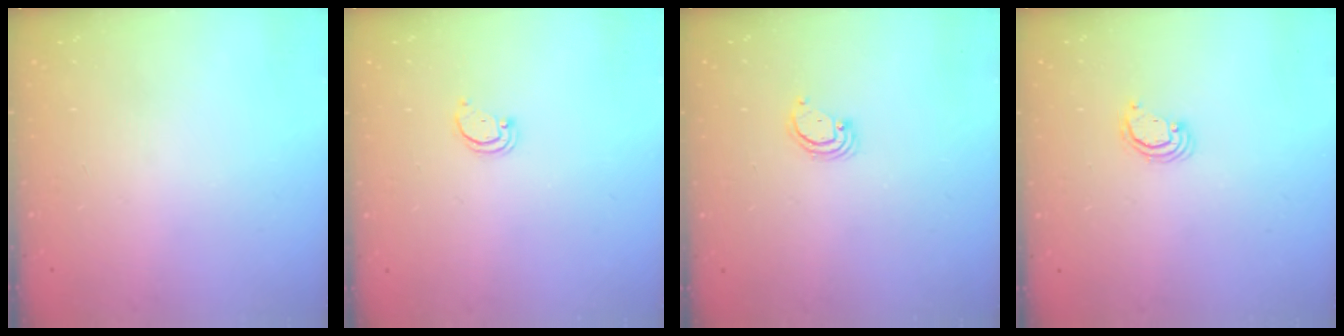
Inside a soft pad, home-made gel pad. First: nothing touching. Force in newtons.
{"total": 1.5, "press": 1.5, "slide": 0.1}
{"total": 2.5, "press": 2.5, "slide": 0.2}
{"total": 2.4, "press": 2.4, "slide": 0.3}